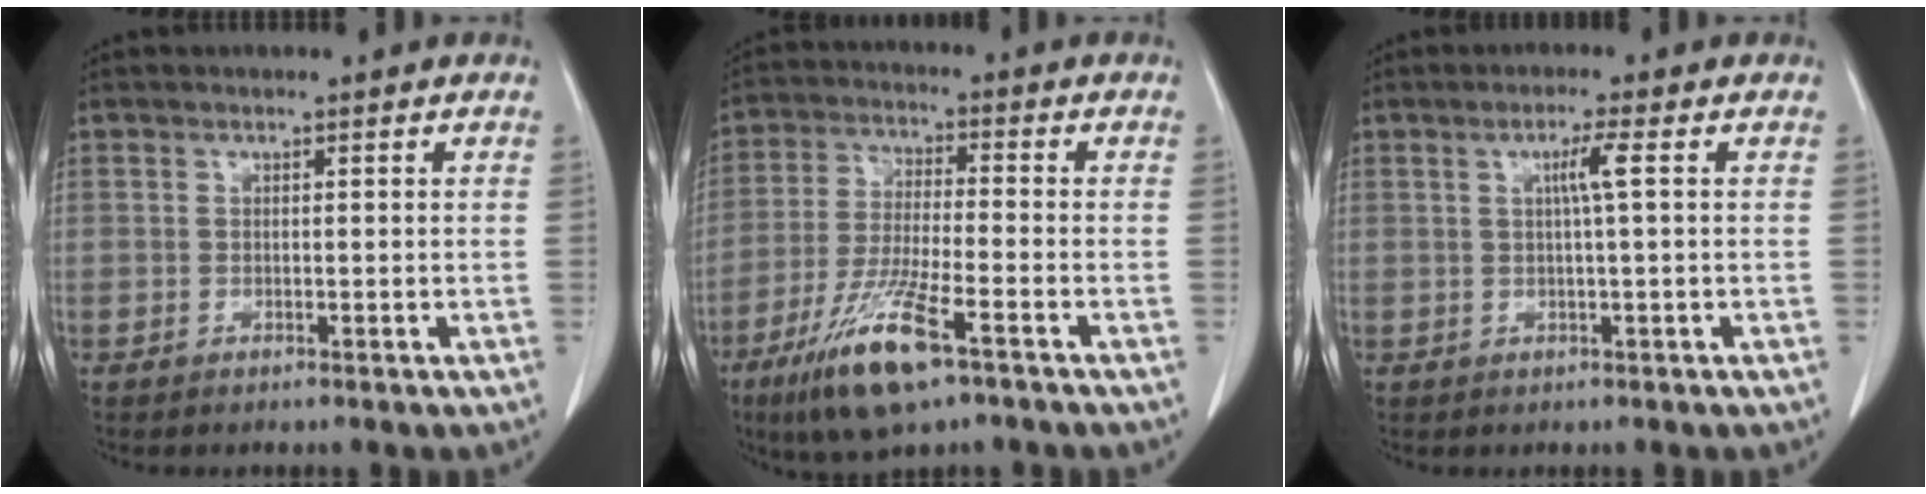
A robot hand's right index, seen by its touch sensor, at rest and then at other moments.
{"total": 12.0, "force": [-6.8, 1.4, 9.7], "torque": [-0.201, -0.030, -0.121]}
{"total": 3.0, "force": [0.6, -0.6, 2.8], "torque": [-0.053, 0.001, 0.010]}